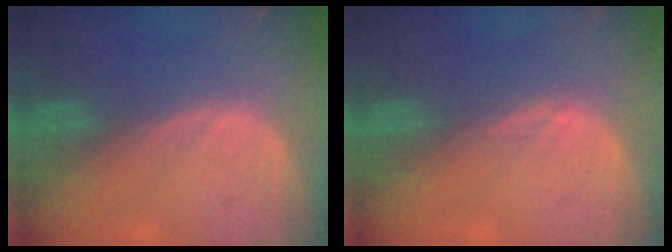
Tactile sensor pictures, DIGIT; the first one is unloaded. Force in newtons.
{"total": 1.0, "press": 0.7, "slide": 0.7}